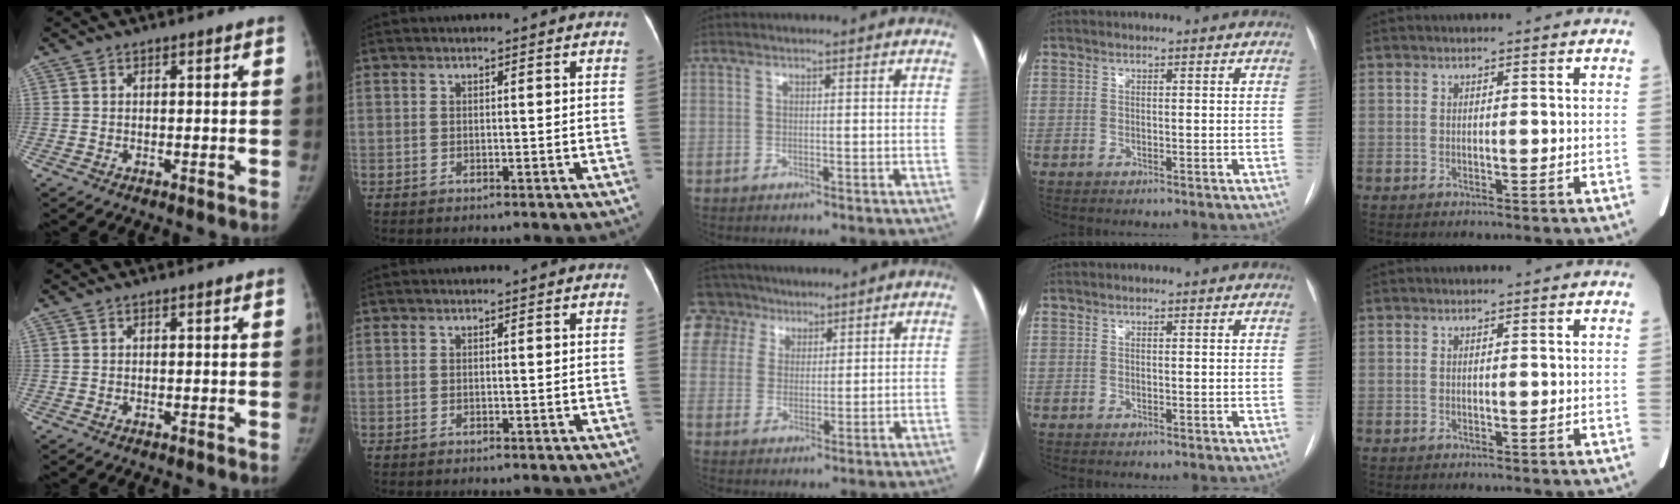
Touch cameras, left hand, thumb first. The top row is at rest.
{"middle": {"total": 13.0, "force": [8.4, 9.6, 2.2], "torque": [-0.076, 0.047, 0.166]}}